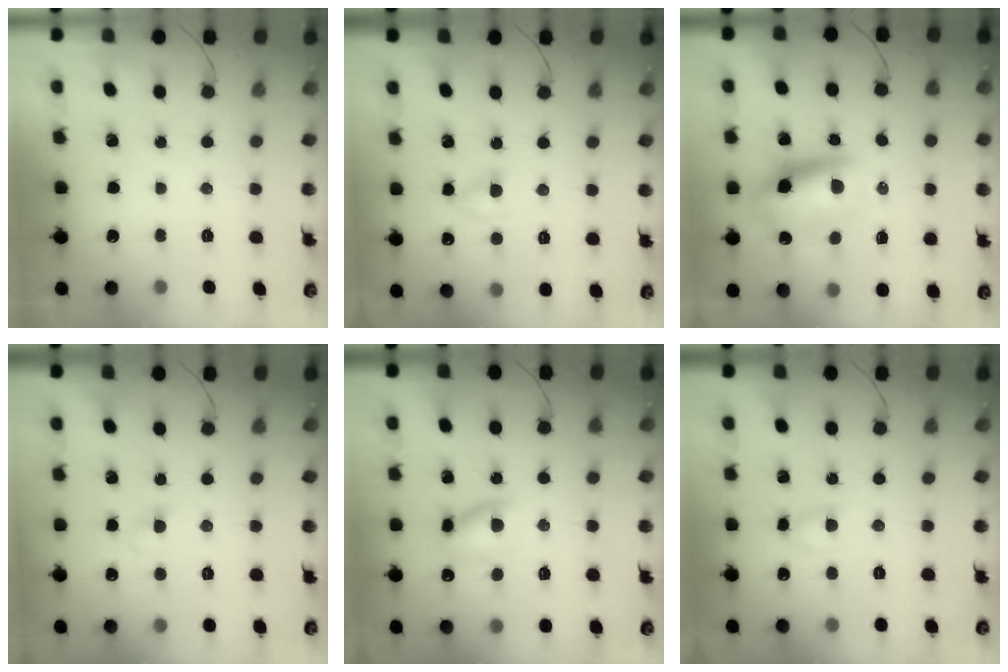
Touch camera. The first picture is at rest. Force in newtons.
{"total": 2.6, "press": 2.3, "slide": 1.1}
{"total": 11.3, "press": 10.9, "slide": 2.9}
{"total": 3.2, "press": 3.0, "slide": 1.0}
{"total": 8.9, "press": 8.6, "slide": 2.2}
{"total": 4.3, "press": 4.1, "slide": 1.5}